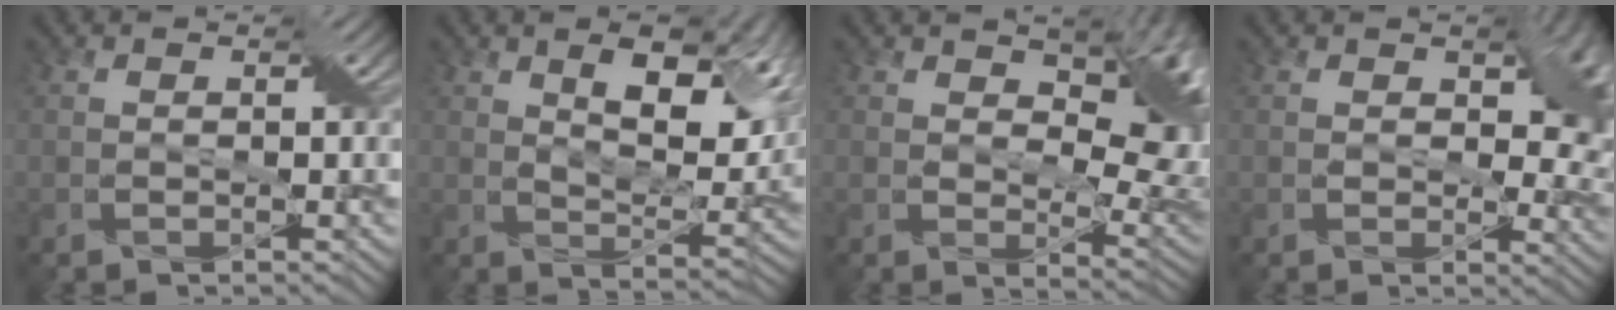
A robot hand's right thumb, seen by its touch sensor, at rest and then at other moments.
{"total": 11.7, "force": [4.9, 5.4, 9.2], "torque": [-0.146, -0.005, 0.081]}
{"total": 11.2, "force": [4.3, 5.6, 8.6], "torque": [-0.123, -0.006, 0.070]}
{"total": 7.3, "force": [1.5, 4.4, 5.7], "torque": [-0.072, -0.006, 0.022]}